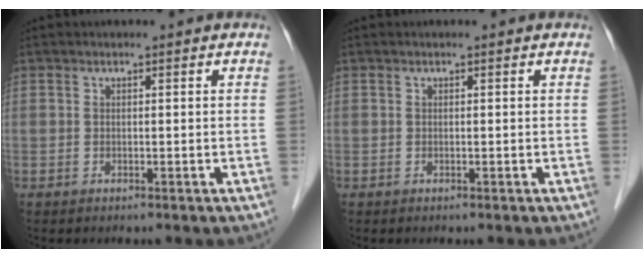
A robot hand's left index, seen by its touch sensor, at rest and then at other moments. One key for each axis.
{"total": 0.0}